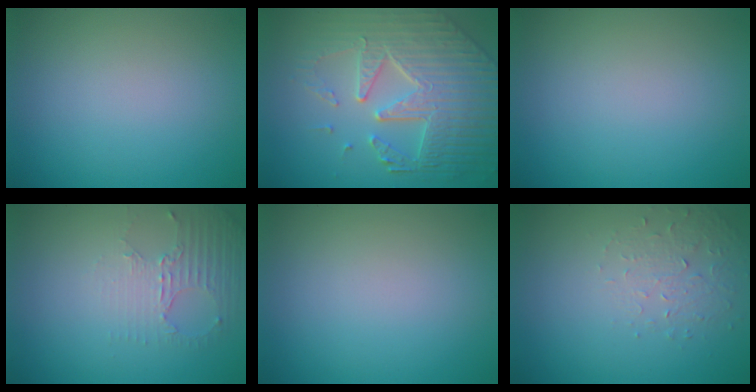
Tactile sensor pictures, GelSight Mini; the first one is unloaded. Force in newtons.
{"total": 8.1, "press": 6.0, "slide": 5.4}
{"total": 0.0}
{"total": 2.5, "press": 1.7, "slide": 1.8}
{"total": 0.0}
{"total": 1.6, "press": 0.9, "slide": 1.3}